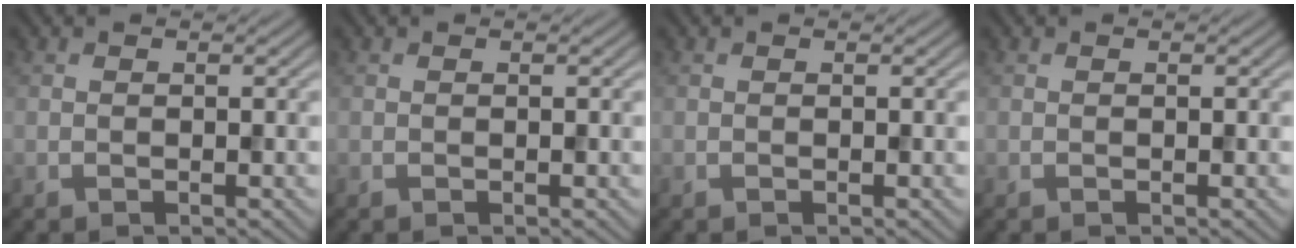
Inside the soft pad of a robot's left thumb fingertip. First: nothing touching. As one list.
[{"total": 0.0}, {"total": 0.0}, {"total": 0.0}]